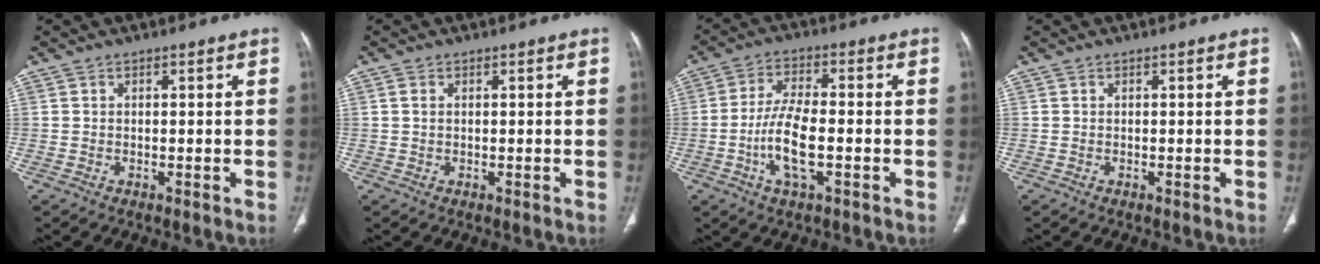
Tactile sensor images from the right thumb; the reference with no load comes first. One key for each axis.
{"total": 1.2, "fx": 0.3, "fy": 0.8, "fz": 0.9, "tx": -0.022, "ty": 0.002, "tz": 0.008}
{"total": 9.2, "fx": -2.4, "fy": 3.3, "fz": 8.3, "tx": -0.168, "ty": 0.011, "tz": -0.049}
{"total": 0.0}